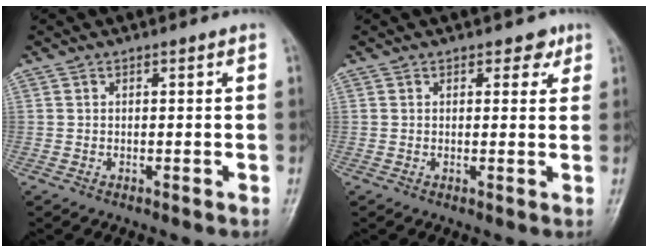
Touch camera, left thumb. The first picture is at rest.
{"total": 2.6, "force": [1.5, 1.6, 1.4], "torque": [0.002, -0.005, 0.016]}